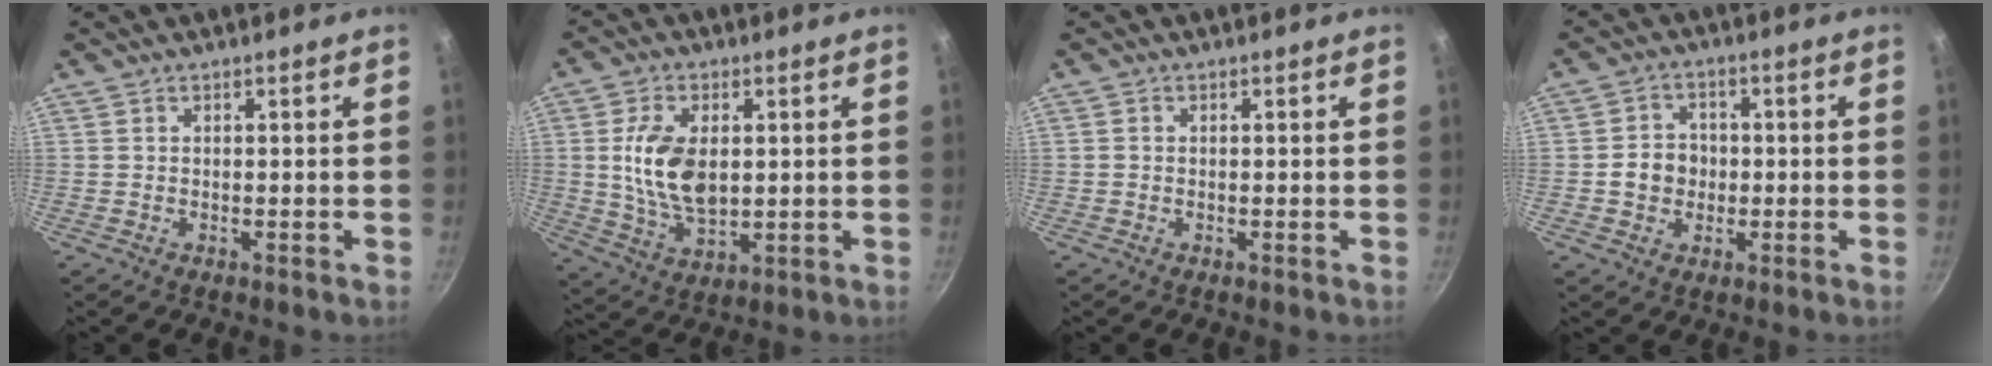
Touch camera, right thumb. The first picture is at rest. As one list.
[{"total": 10.9, "force": [1.3, 6.2, 8.8], "torque": [-0.162, -0.011, 0.029]}, {"total": 0.6, "force": [-0.1, 0.5, 0.2], "torque": [-0.004, 0.003, -0.002]}, {"total": 5.8, "force": [-0.6, 5.1, 2.7], "torque": [-0.016, 0.013, -0.017]}]